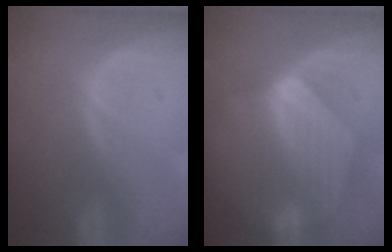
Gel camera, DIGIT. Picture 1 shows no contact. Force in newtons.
{"total": 8.1, "press": 7.7, "slide": 2.5}